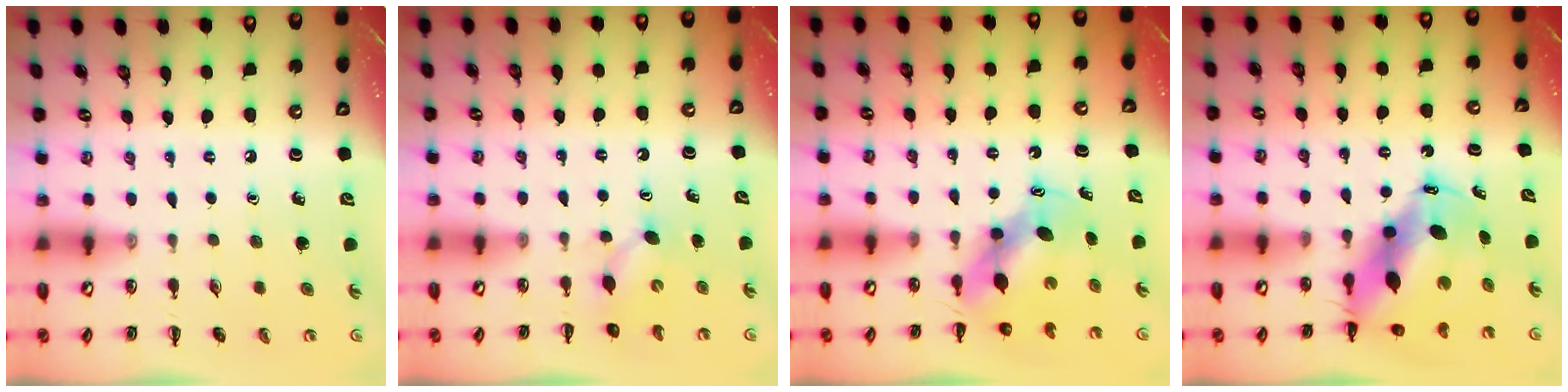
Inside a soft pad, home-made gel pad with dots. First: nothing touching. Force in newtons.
{"total": 3.9, "press": 3.8, "slide": 1.1}
{"total": 6.4, "press": 6.3, "slide": 1.1}
{"total": 10.9, "press": 10.5, "slide": 3.0}